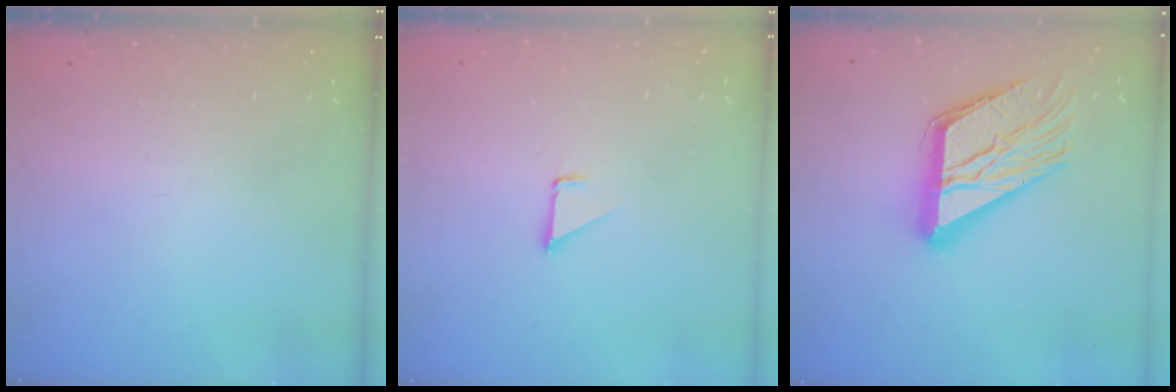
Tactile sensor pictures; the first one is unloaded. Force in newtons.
{"total": 1.5, "press": 1.5, "slide": 0.1}
{"total": 18.9, "press": 18.8, "slide": 1.9}